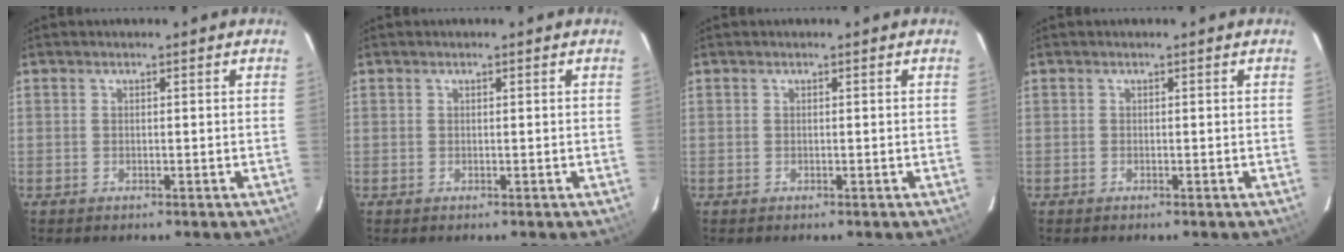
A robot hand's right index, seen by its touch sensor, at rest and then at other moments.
{"total": 0.0}
{"total": 0.0}
{"total": 0.0}